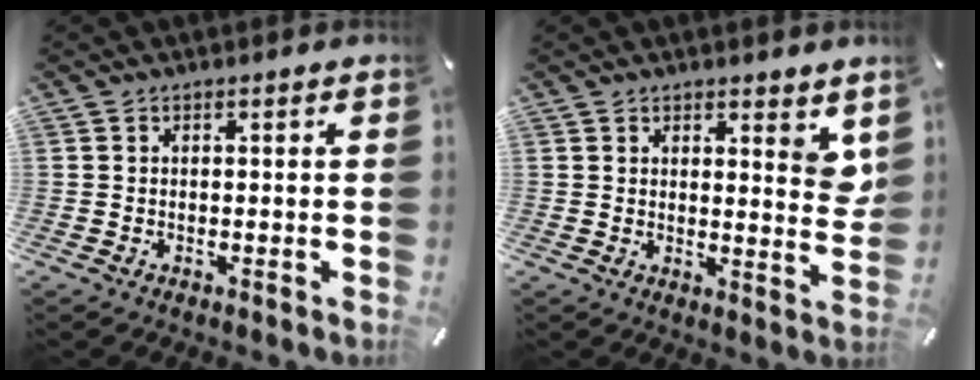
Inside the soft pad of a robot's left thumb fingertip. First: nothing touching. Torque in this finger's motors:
{"motor_torque": [1.47, 0.36, 0.26, -0.10, -0.03]}